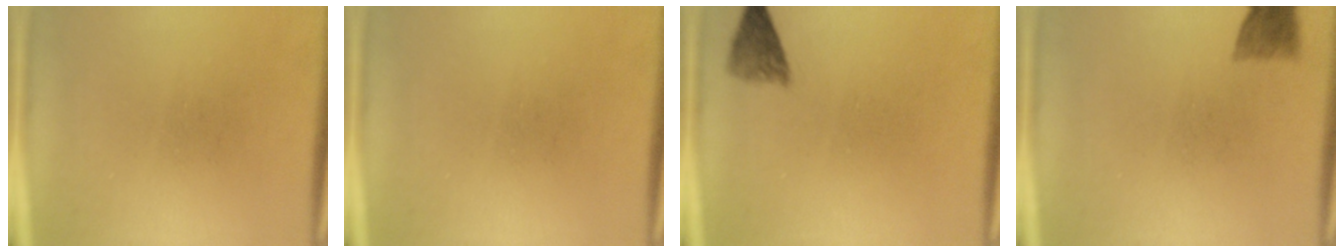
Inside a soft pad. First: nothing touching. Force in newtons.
{"total": 0.0}
{"total": 2.8}
{"total": 3.1}